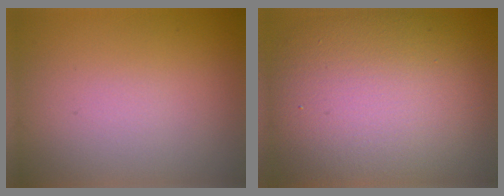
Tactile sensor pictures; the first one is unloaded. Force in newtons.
{"total": 13.9, "press": 13.8, "slide": 1.1}